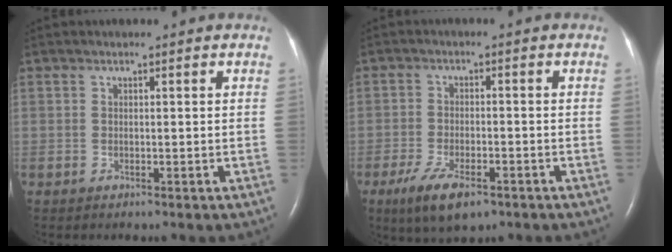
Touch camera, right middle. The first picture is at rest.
{"total": 7.4, "force": [-4.6, 2.5, 5.2], "torque": [-0.100, -0.012, -0.075]}